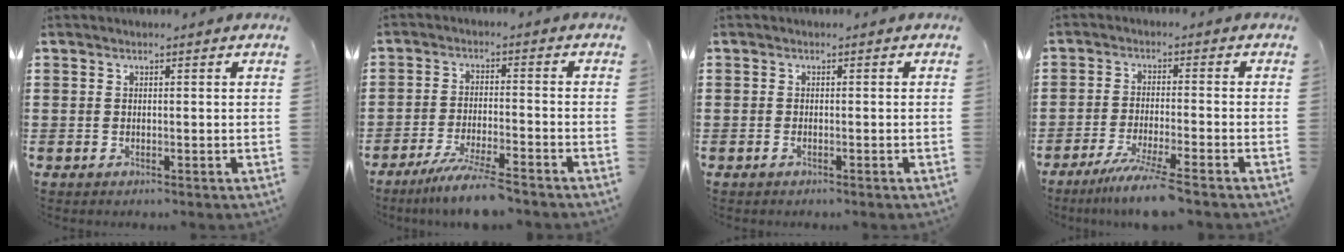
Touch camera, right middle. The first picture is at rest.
{"total": 6.3, "force": [-5.3, -0.1, 3.4], "torque": [-0.067, -0.014, -0.097]}
{"total": 0.5, "force": [-0.4, 0.1, 0.4], "torque": [-0.009, -0.002, -0.006]}
{"total": 5.8, "force": [-4.7, -0.5, 3.4], "torque": [-0.067, -0.022, -0.085]}